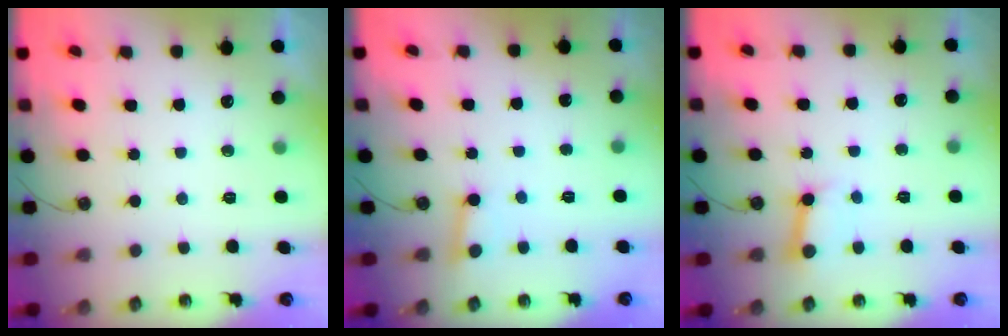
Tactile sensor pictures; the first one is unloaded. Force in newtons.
{"total": 2.6, "press": 2.5, "slide": 0.8}
{"total": 5.1, "press": 5.0, "slide": 0.7}